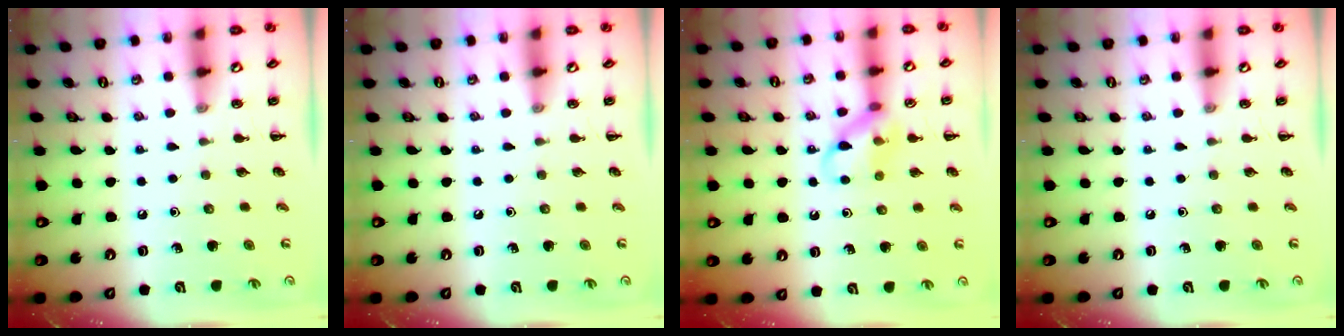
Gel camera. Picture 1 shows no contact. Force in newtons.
{"total": 0.0}
{"total": 10.5, "press": 10.4, "slide": 1.0}
{"total": 0.0}